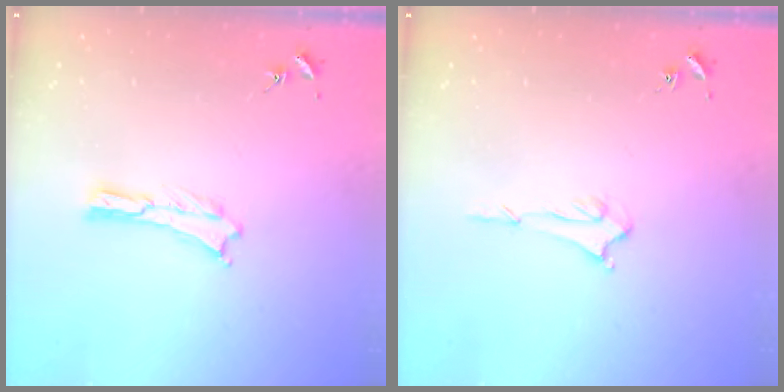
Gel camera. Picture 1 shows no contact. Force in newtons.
{"total": 1.7, "press": 1.6, "slide": 0.4}